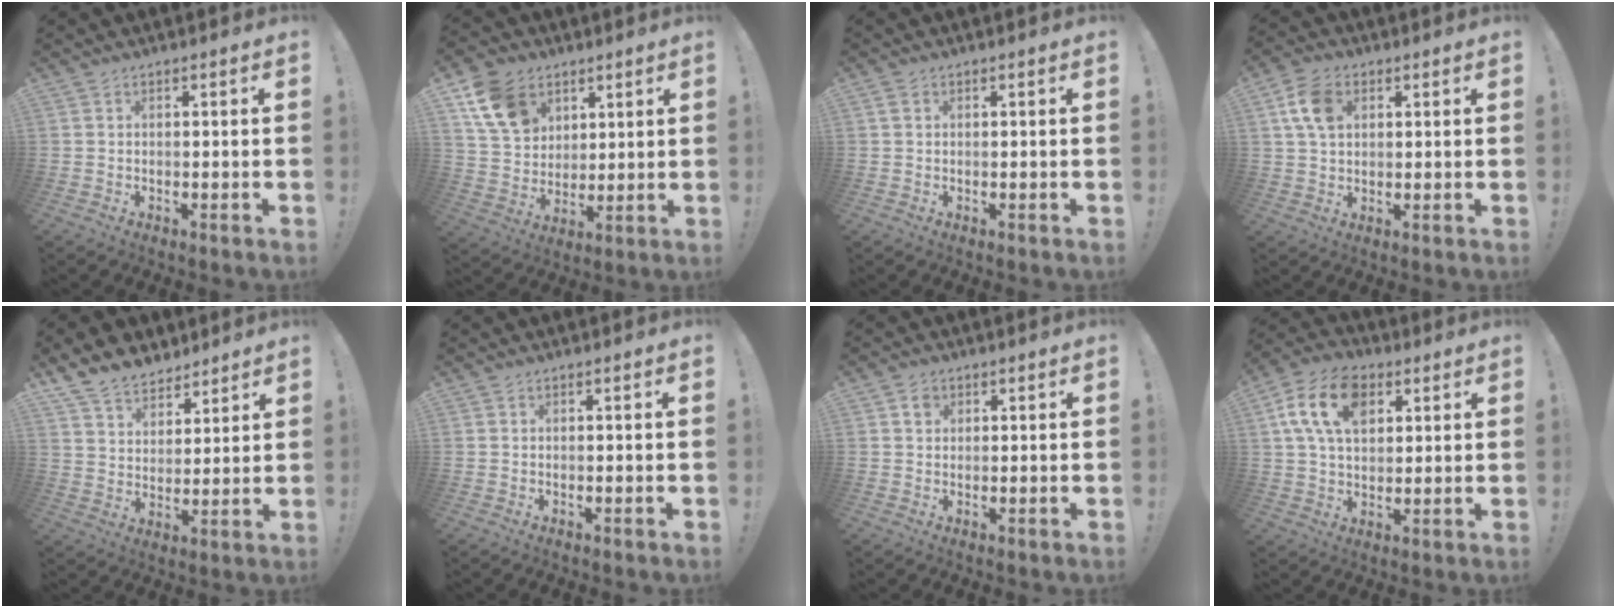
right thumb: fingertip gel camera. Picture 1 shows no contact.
{"total": 14.3, "force": [7.2, 10.5, 6.4], "torque": [-0.105, -0.029, 0.147]}
{"total": 1.1, "force": [0.5, 0.8, 0.5], "torque": [-0.009, 0.003, 0.009]}
{"total": 8.9, "force": [2.7, 6.2, 5.7], "torque": [-0.098, 0.008, 0.056]}
{"total": 10.3, "force": [8.2, 5.8, 2.1], "torque": [-0.052, -0.058, 0.165]}
{"total": 0.0}
{"total": 2.5, "force": [1.3, 2.1, 0.7], "torque": [0.006, -0.006, 0.019]}
{"total": 15.8, "force": [6.2, 10.5, 10.1], "torque": [-0.171, -0.008, 0.117]}